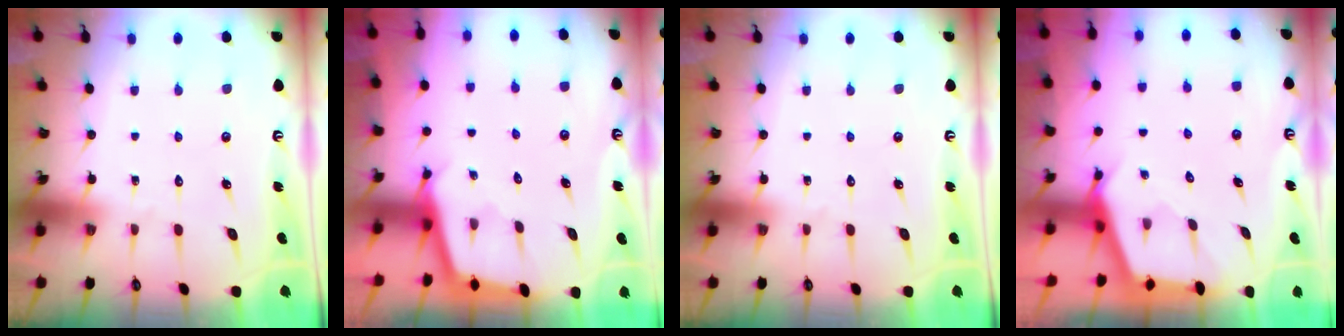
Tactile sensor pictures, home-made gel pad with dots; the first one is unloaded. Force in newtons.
{"total": 2.5, "press": 2.5, "slide": 0.2}
{"total": 0.0}
{"total": 2.7, "press": 2.7, "slide": 0.3}